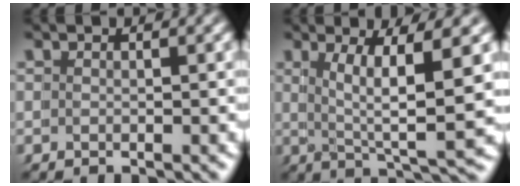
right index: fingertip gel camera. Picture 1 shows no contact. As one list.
[{"total": 5.2, "force": [1.1, -1.0, 4.9], "torque": [-0.072, -0.013, 0.030]}]